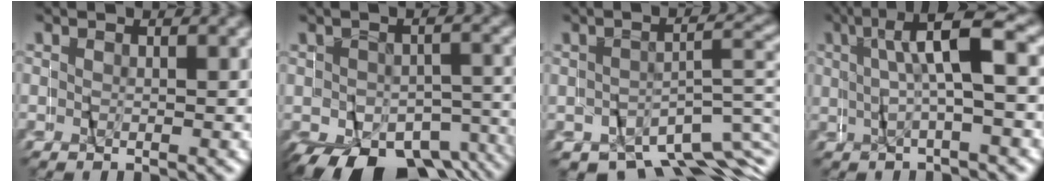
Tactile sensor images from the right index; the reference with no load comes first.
{"total": 11.4, "force": [-6.3, 7.4, 5.9], "torque": [-0.103, -0.034, -0.086]}
{"total": 9.3, "force": [-5.7, 5.2, 5.2], "torque": [-0.065, -0.015, -0.085]}
{"total": 4.5, "force": [1.1, 0.0, 4.4], "torque": [-0.063, 0.032, 0.013]}